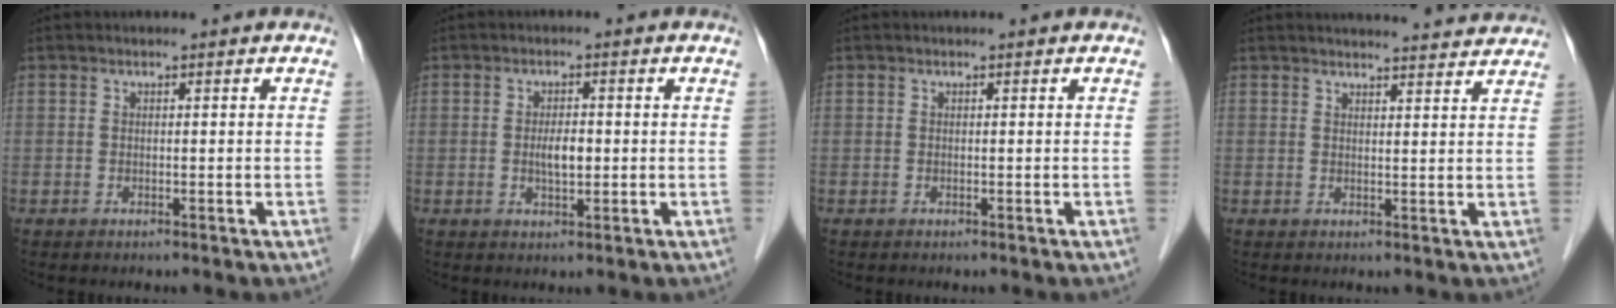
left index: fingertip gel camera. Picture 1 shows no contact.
{"total": 3.0, "force": [-0.4, 1.1, 2.7], "torque": [-0.054, -0.003, -0.005]}
{"total": 0.0}
{"total": 10.9, "force": [10.6, 0.8, 2.4], "torque": [-0.021, 0.007, 0.113]}